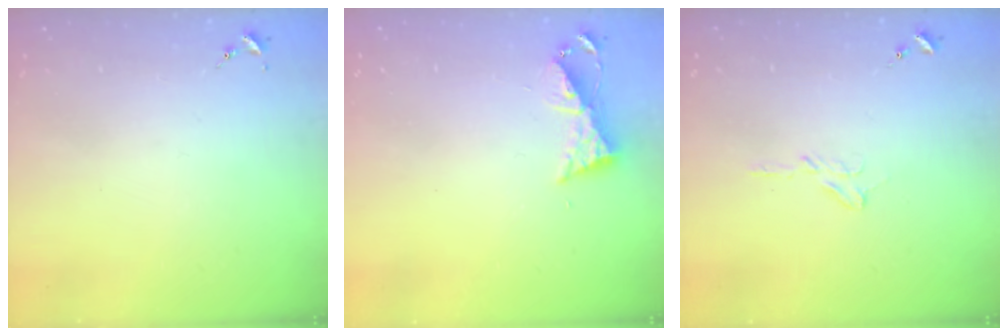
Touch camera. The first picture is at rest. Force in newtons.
{"total": 6.4, "press": 6.4, "slide": 0.6}
{"total": 5.5, "press": 5.5, "slide": 0.5}